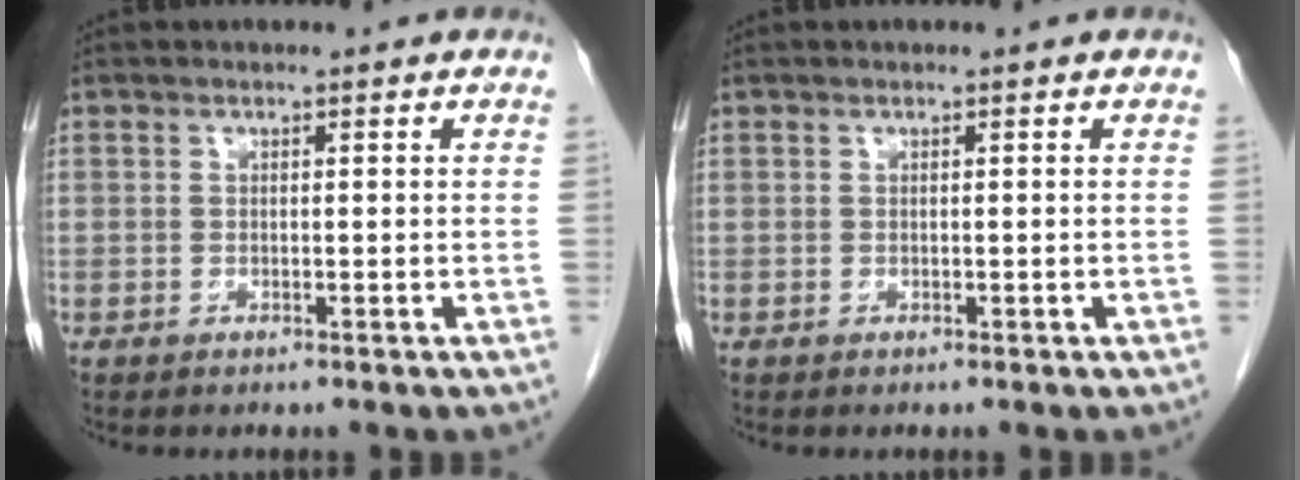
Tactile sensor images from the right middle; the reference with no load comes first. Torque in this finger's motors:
{"motor_torque": [0.79, -0.27, 0.12, 0.02]}